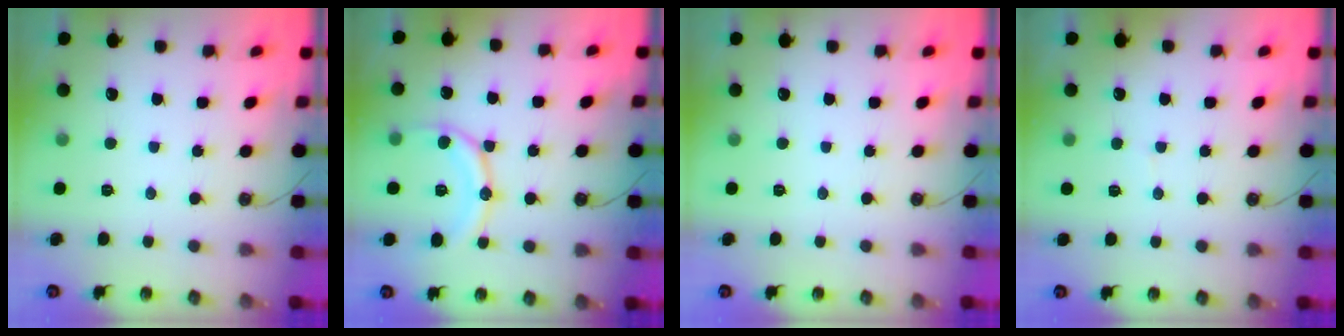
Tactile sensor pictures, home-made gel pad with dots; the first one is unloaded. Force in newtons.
{"total": 12.3, "press": 12.2, "slide": 1.1}
{"total": 0.0}
{"total": 4.1, "press": 4.0, "slide": 1.0}